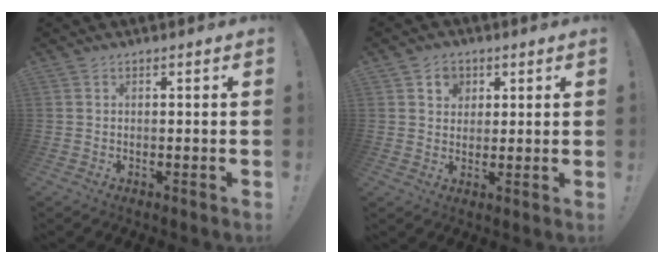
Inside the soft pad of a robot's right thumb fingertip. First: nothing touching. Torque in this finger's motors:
{"motor_torque": [0.14, 0.50, 0.09, -0.06, 0.00]}